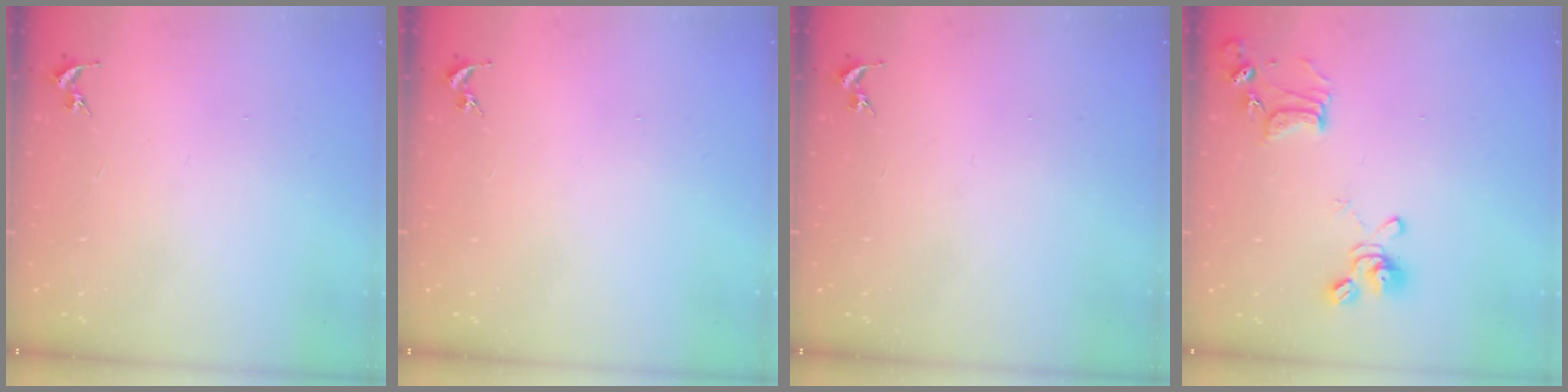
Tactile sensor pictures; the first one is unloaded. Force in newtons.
{"total": 0.0}
{"total": 0.0}
{"total": 13.1, "press": 13.0, "slide": 1.3}